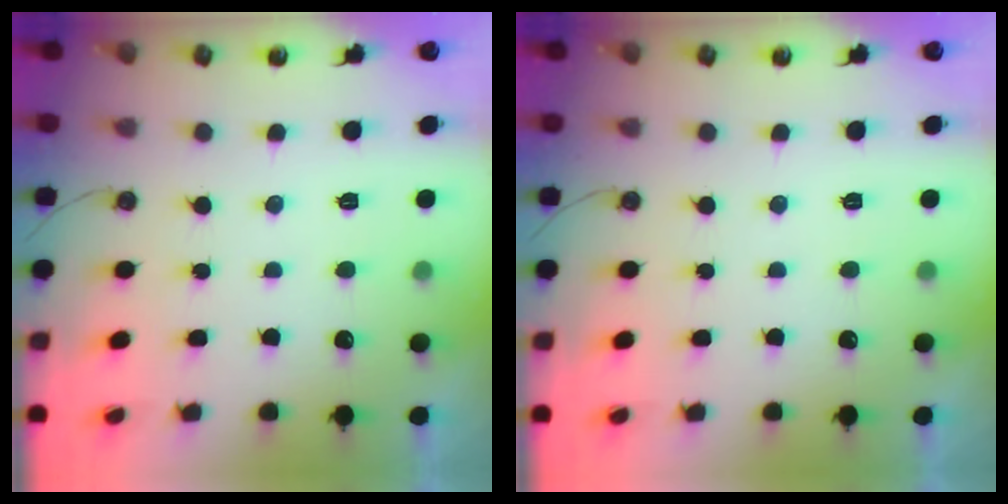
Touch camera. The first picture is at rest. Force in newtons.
{"total": 0.0}